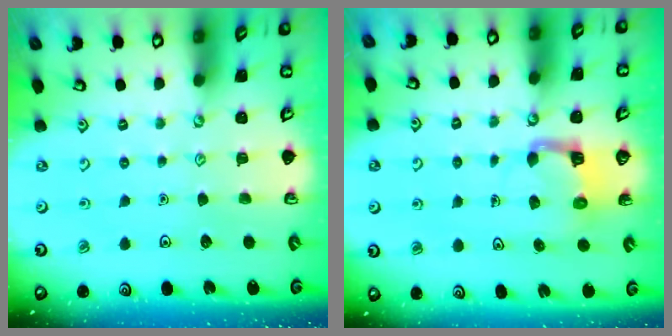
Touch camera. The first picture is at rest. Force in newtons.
{"total": 4.2, "press": 4.2, "slide": 0.1}